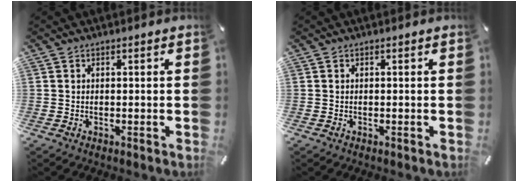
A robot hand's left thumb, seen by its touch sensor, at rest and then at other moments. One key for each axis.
{"total": 0.0}